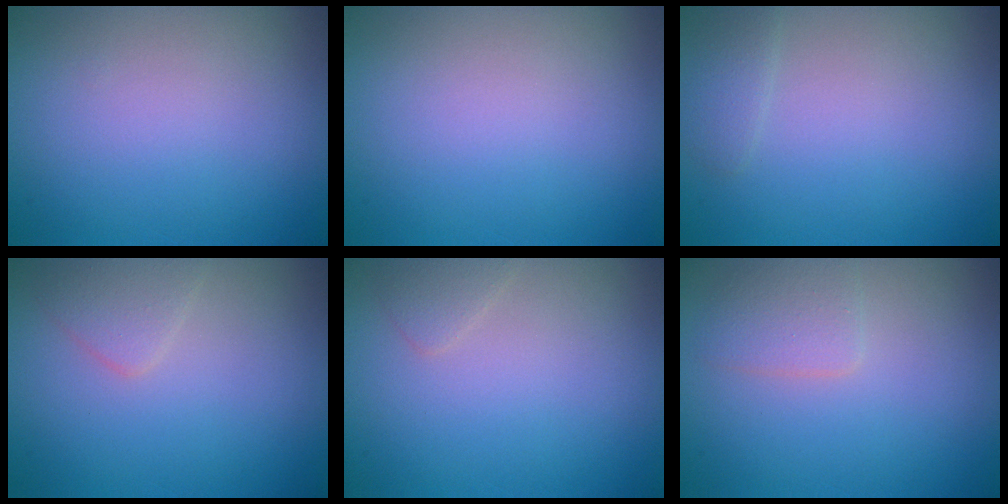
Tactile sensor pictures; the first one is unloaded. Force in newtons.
{"total": 0.0}
{"total": 1.0, "press": 1.0, "slide": 0.2}
{"total": 1.9, "press": 1.9, "slide": 0.0}
{"total": 1.1, "press": 1.1, "slide": 0.0}
{"total": 2.0, "press": 2.0, "slide": 0.1}